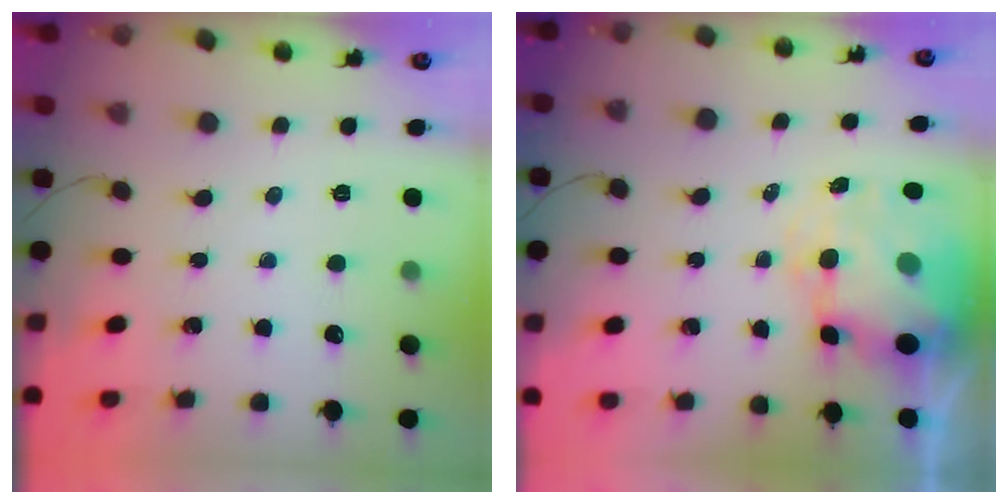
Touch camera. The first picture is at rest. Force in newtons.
{"total": 9.9, "press": 9.7, "slide": 2.1}